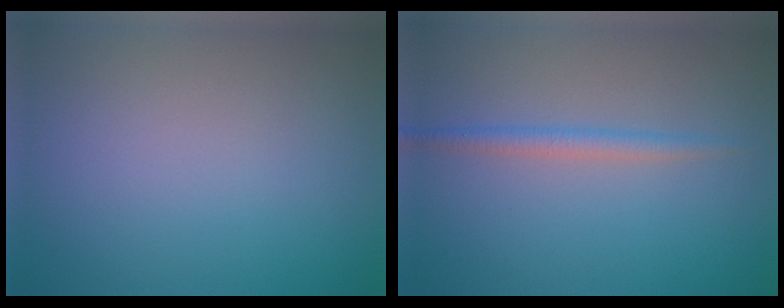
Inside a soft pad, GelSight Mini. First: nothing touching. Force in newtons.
{"total": 1.7, "press": 1.7, "slide": 0.0}